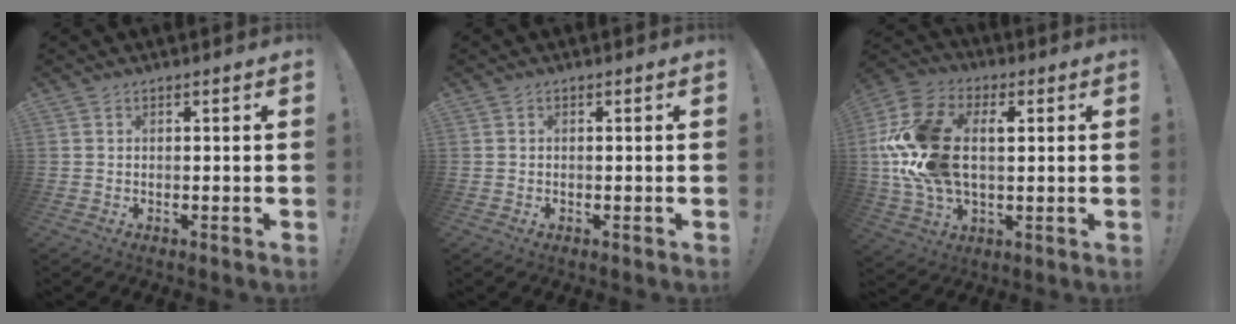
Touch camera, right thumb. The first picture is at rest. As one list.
[{"total": 0.0}, {"total": 21.2, "force": [2.2, 13.7, 16.0], "torque": [-0.317, 0.012, 0.041]}]